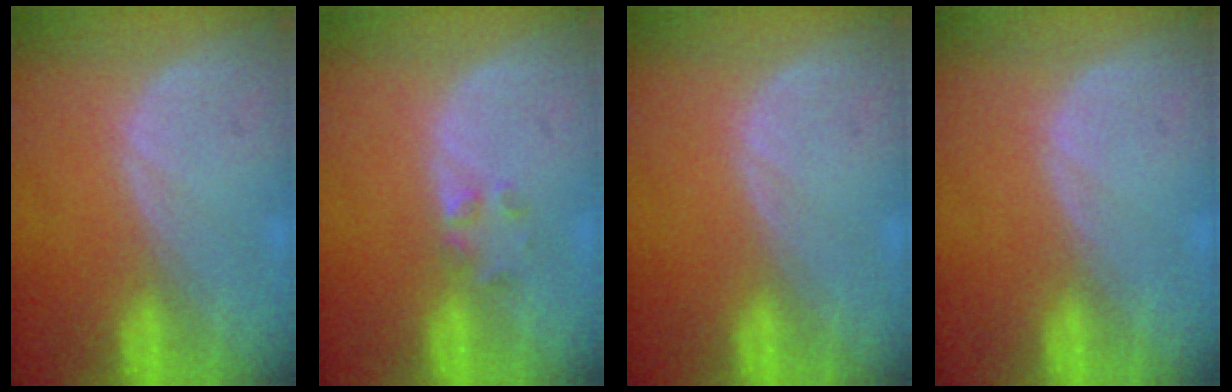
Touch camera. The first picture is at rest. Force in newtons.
{"total": 1.9, "press": 1.7, "slide": 0.8}
{"total": 0.0}
{"total": 0.6, "press": 0.0, "slide": 0.6}